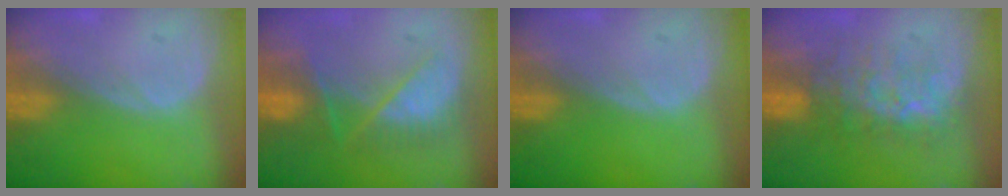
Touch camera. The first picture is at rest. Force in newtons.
{"total": 7.1, "press": 7.0, "slide": 1.3}
{"total": 0.0}
{"total": 7.6, "press": 7.3, "slide": 2.0}